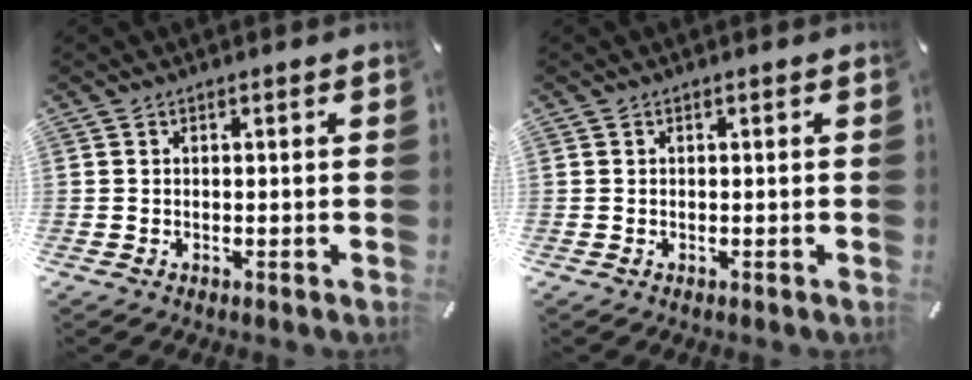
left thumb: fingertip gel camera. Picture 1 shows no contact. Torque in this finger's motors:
{"motor_torque": [-0.02, 0.04, -0.02, -0.01, 0.00]}